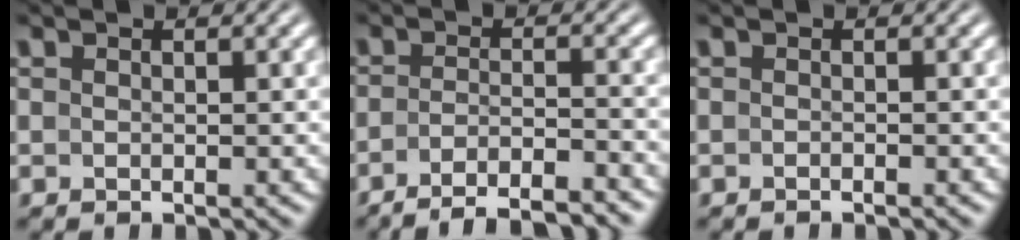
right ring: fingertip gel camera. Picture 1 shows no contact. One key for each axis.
{"total": 7.2, "fx": -6.5, "fy": 1.8, "fz": 2.7, "tx": -0.043, "ty": -0.027, "tz": -0.091}
{"total": 0.8, "fx": -0.7, "fy": -0.4, "fz": 0.0, "tx": -0.002, "ty": -0.001, "tz": -0.012}